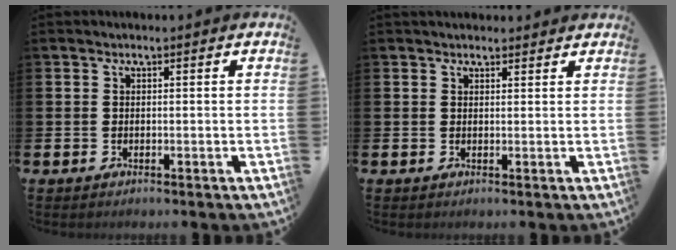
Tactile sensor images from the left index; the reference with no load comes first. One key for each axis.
{"total": 1.3, "fx": 1.2, "fy": 0.5, "fz": 0.1, "tx": 0.015, "ty": -0.005, "tz": 0.018}